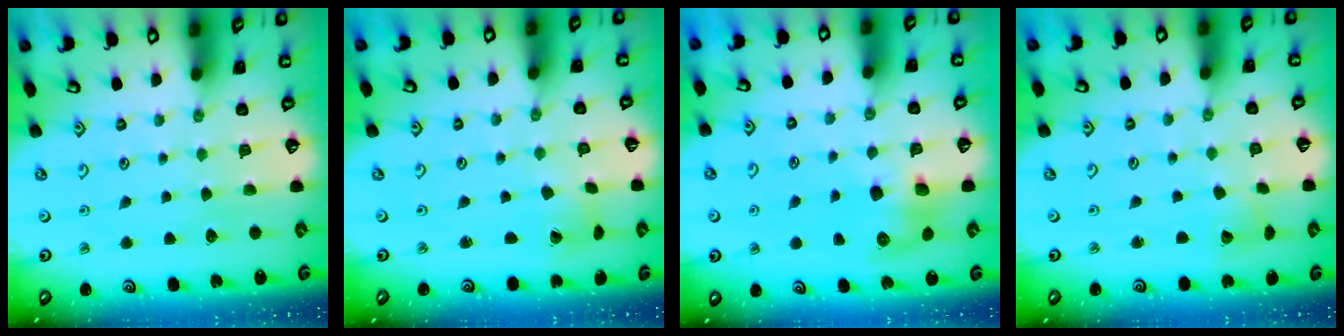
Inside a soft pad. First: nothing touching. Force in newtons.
{"total": 1.2, "press": 1.2, "slide": 0.2}
{"total": 8.2, "press": 8.2, "slide": 0.8}
{"total": 3.0, "press": 2.9, "slide": 0.4}